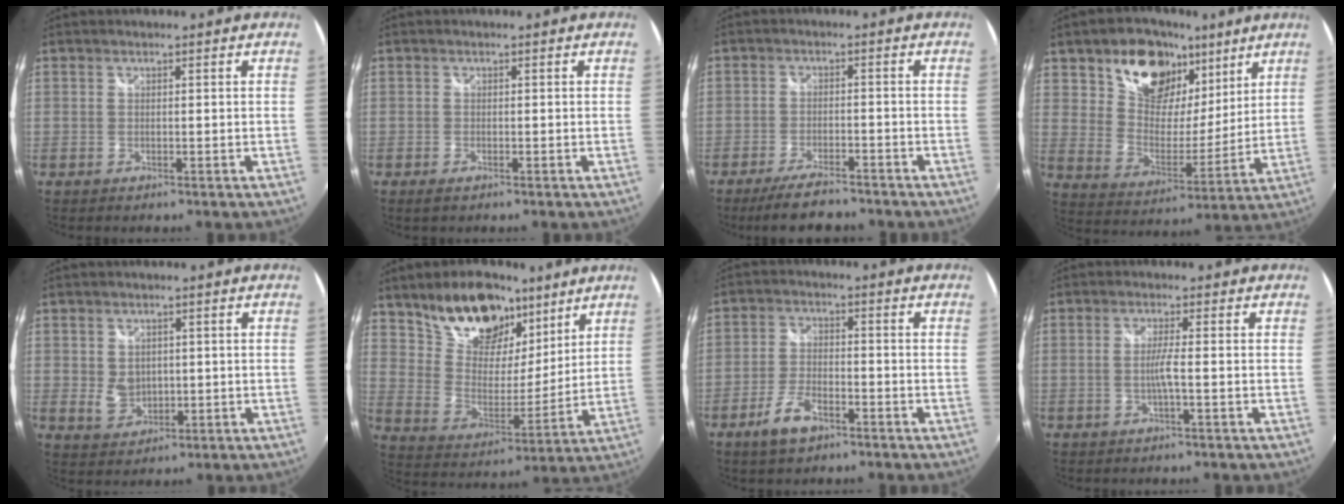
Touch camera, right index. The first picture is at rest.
{"total": 1.2, "force": [-0.8, 0.6, 0.6], "torque": [-0.013, -0.006, -0.016]}
{"total": 7.4, "force": [-6.2, 2.4, 3.3], "torque": [-0.087, -0.007, -0.102]}
{"total": 17.6, "force": [10.3, 11.4, 8.5], "torque": [-0.158, 0.019, 0.180]}
{"total": 4.5, "force": [0.1, 3.8, 2.4], "torque": [-0.043, -0.002, 0.007]}
{"total": 18.1, "force": [11.8, 9.8, 9.6], "torque": [-0.178, 0.028, 0.214]}
{"total": 6.7, "force": [-4.3, 2.9, 4.2], "torque": [-0.098, -0.003, -0.080]}
{"total": 2.6, "force": [-0.8, -0.6, 2.4], "torque": [-0.044, -0.002, -0.018]}